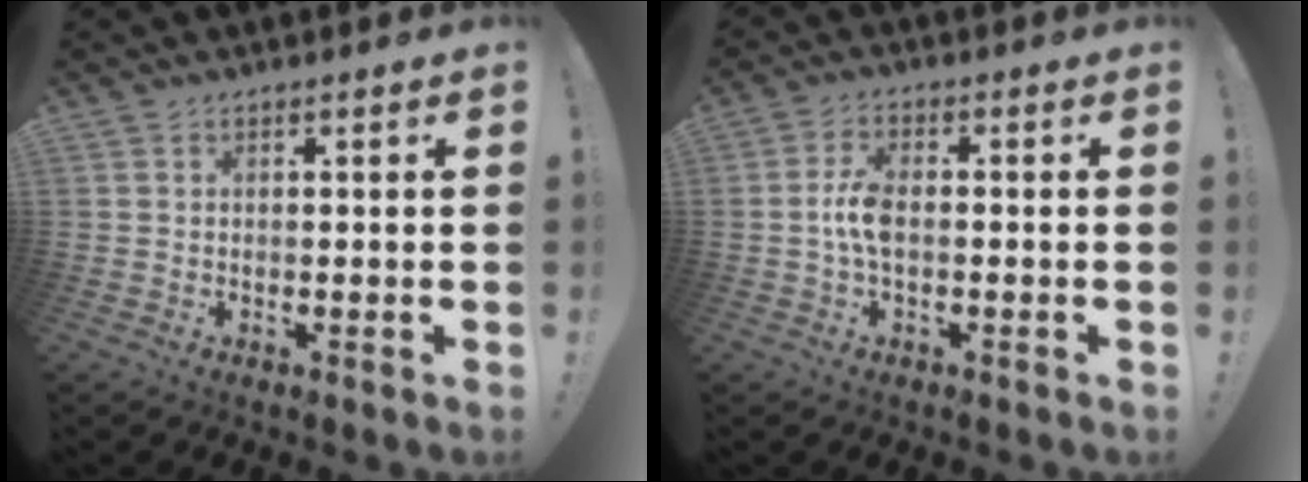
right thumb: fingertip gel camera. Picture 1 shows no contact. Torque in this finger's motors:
{"motor_torque": [0.45, 0.73, 0.07, -0.07, 0.00]}